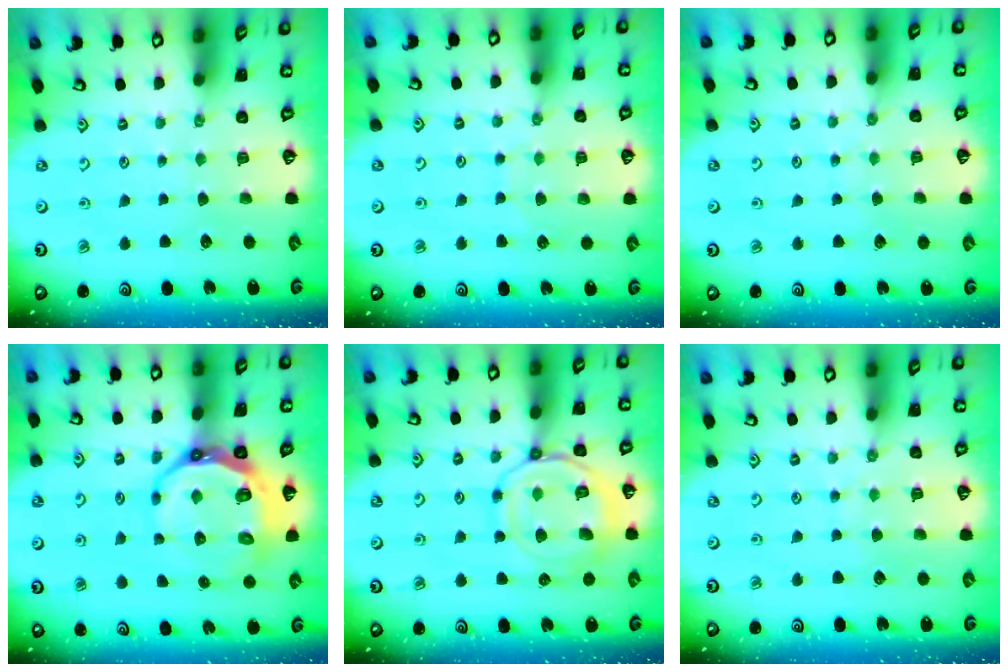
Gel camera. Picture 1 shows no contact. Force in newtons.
{"total": 6.2, "press": 6.2, "slide": 0.5}
{"total": 4.4, "press": 4.4, "slide": 0.4}
{"total": 13.2, "press": 12.5, "slide": 4.3}
{"total": 14.8, "press": 14.8, "slide": 1.4}
{"total": 5.4, "press": 5.4, "slide": 0.6}